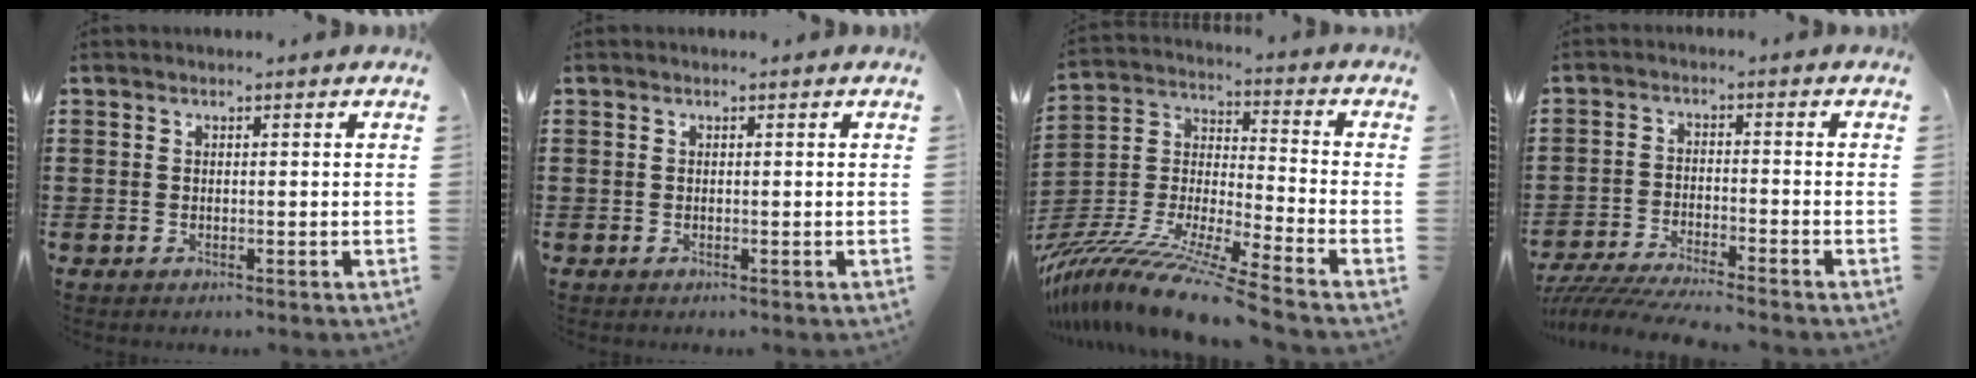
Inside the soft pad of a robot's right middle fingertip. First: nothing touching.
{"total": 0.0}
{"total": 11.8, "force": [-10.7, -0.7, 5.0], "torque": [-0.097, -0.005, -0.217]}
{"total": 4.9, "force": [-4.7, 0.0, 1.4], "torque": [-0.044, -0.015, -0.100]}